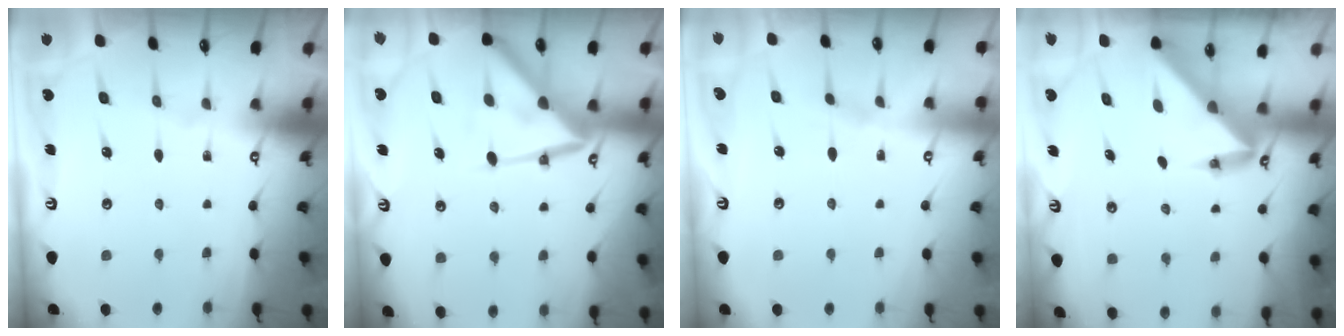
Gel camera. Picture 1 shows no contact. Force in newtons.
{"total": 12.3, "press": 12.2, "slide": 1.0}
{"total": 1.7, "press": 1.7, "slide": 0.4}
{"total": 3.9, "press": 3.9, "slide": 0.4}